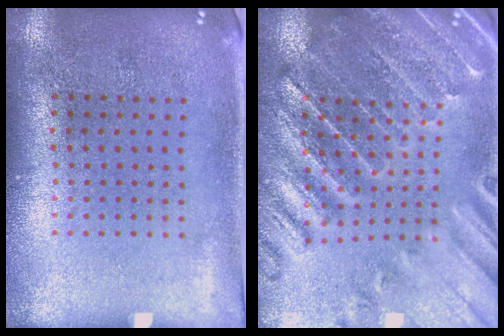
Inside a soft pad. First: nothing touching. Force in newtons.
{"total": 1.8, "press": 1.8, "slide": 0.3}